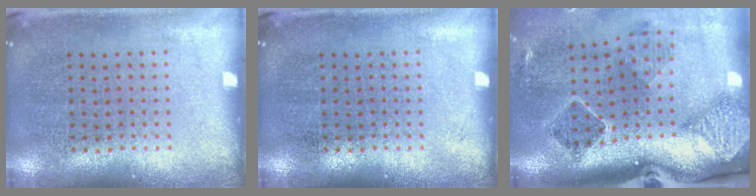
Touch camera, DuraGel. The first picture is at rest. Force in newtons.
{"total": 0.0}
{"total": 2.3, "press": 1.7, "slide": 1.5}